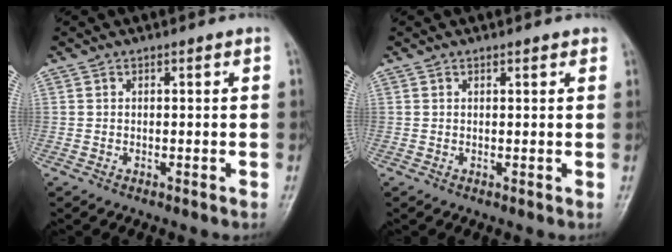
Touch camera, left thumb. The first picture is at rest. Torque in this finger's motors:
{"motor_torque": [0.05, 0.02, -0.12, -0.06, -0.02]}